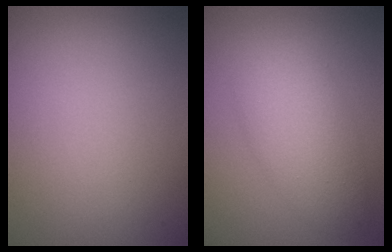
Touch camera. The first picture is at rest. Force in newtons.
{"total": 4.8, "press": 4.8, "slide": 0.1}